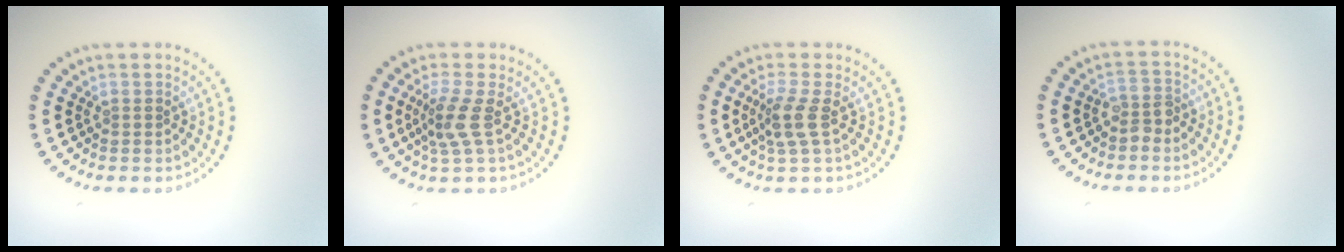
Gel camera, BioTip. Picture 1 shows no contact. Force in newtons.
{"total": 2.7, "press": 2.0, "slide": 1.7}
{"total": 2.6, "press": 2.0, "slide": 1.6}
{"total": 1.7, "press": 1.5, "slide": 0.8}